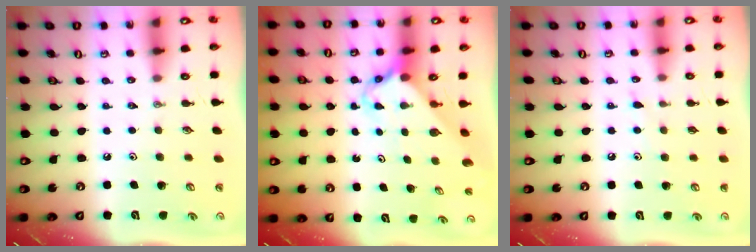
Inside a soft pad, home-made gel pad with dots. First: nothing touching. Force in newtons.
{"total": 2.6, "press": 2.6, "slide": 0.2}
{"total": 6.0, "press": 6.0, "slide": 0.5}